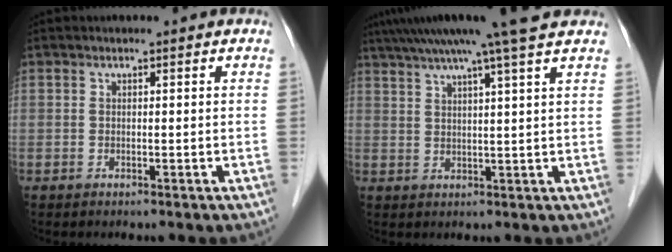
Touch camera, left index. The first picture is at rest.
{"total": 12.5, "force": [9.9, -1.5, 7.5], "torque": [-0.125, 0.028, 0.129]}